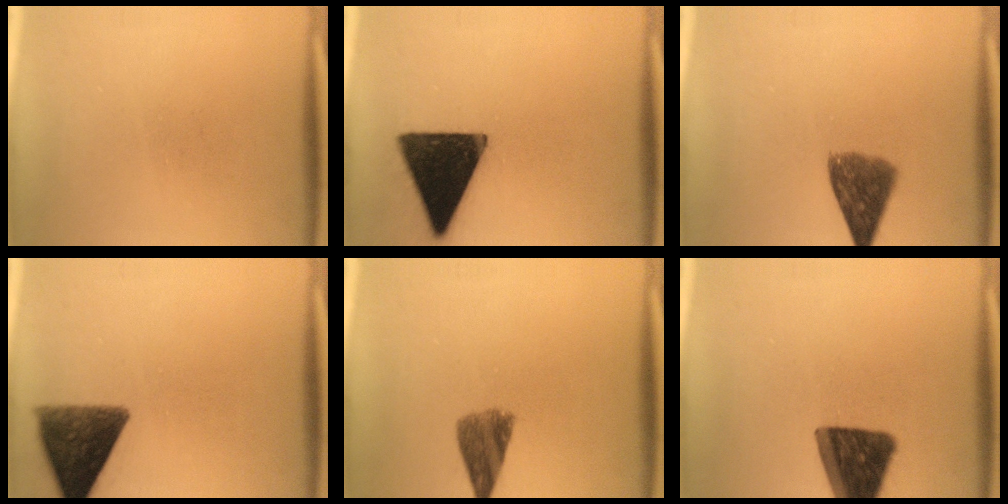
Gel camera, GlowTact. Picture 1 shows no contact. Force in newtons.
{"total": 17.2}
{"total": 7.6}
{"total": 10.7}
{"total": 5.9}
{"total": 14.1}